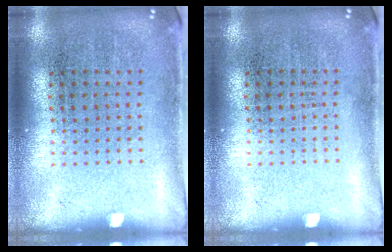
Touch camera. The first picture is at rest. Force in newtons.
{"total": 0.0}